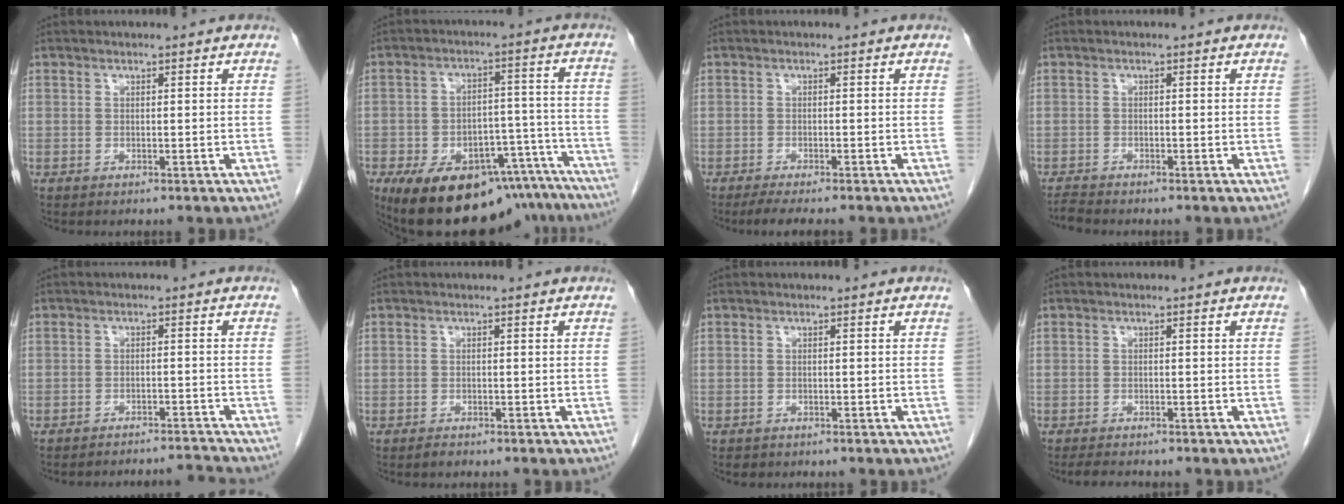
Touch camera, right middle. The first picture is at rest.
{"total": 22.4, "force": [-17.3, 10.0, 10.2], "torque": [-0.123, 0.029, -0.230]}
{"total": 4.4, "force": [-3.6, 0.4, 2.5], "torque": [-0.040, -0.011, -0.053]}
{"total": 1.2, "force": [-1.2, -0.2, 0.0], "torque": [-0.004, -0.008, -0.025]}
{"total": 5.6, "force": [-5.6, -0.1, -0.4], "torque": [0.010, 0.016, -0.080]}
{"total": 0.8, "force": [-0.7, 0.3, 0.2], "torque": [-0.008, -0.002, -0.011]}
{"total": 0.6, "force": [-0.5, 0.4, 0.0], "torque": [-0.012, 0.000, -0.007]}
{"total": 2.7, "force": [-2.4, 0.5, 1.1], "torque": [-0.023, -0.009, -0.036]}